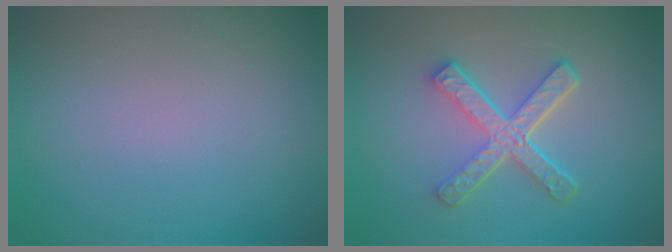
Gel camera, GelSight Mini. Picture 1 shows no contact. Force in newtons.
{"total": 5.2, "press": 3.9, "slide": 3.5}